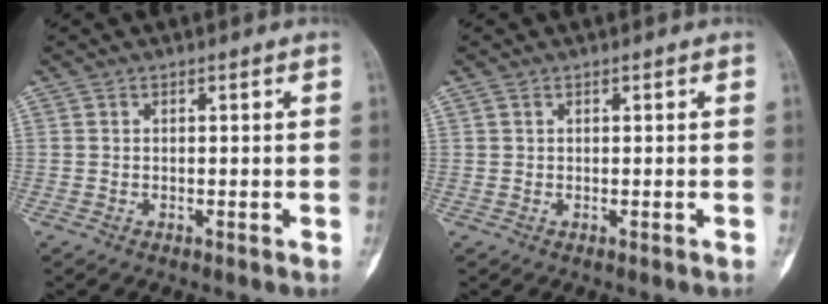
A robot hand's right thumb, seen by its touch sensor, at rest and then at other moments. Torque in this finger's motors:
{"motor_torque": [-1.71, 2.01, 0.66, 0.79, -0.02]}